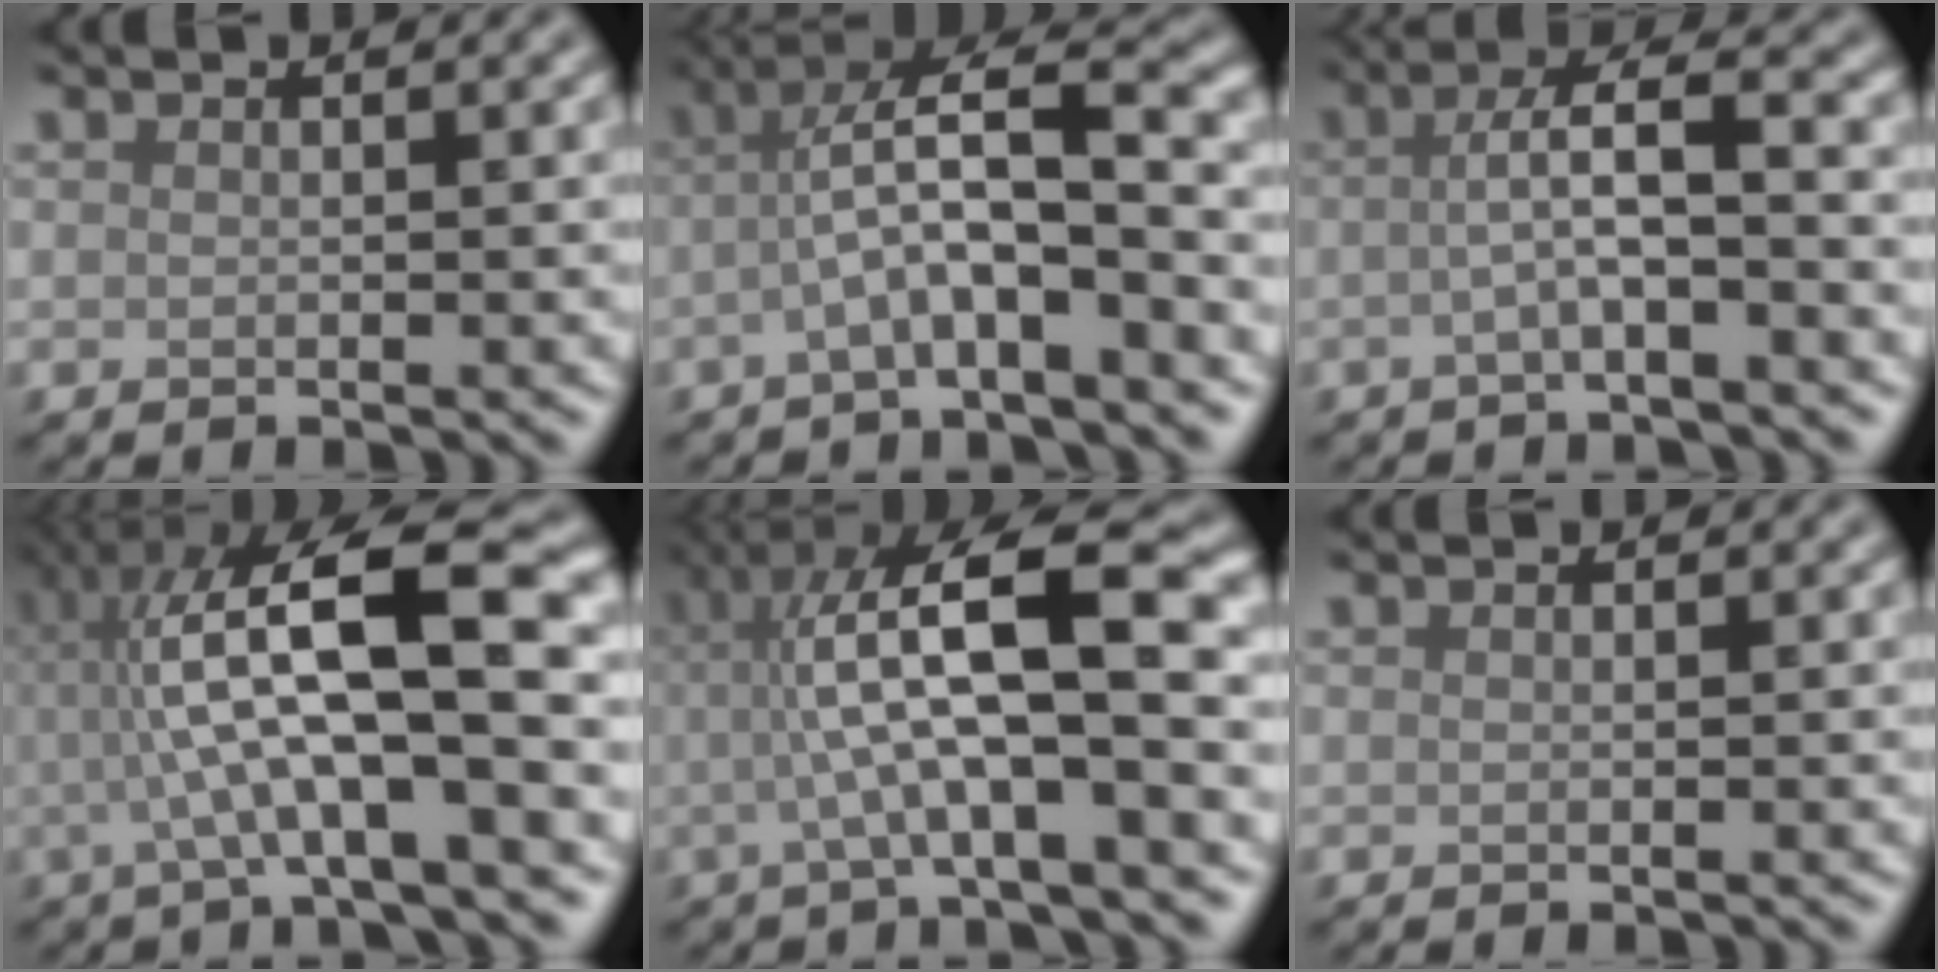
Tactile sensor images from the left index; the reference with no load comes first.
{"total": 6.4, "force": [-1.0, 1.5, 6.2], "torque": [-0.107, 0.024, -0.024]}
{"total": 4.1, "force": [-0.4, 0.6, 4.0], "torque": [-0.080, 0.011, -0.013]}
{"total": 11.5, "force": [0.7, 2.3, 11.3], "torque": [-0.183, 0.028, 0.017]}
{"total": 10.4, "force": [0.8, 2.4, 10.1], "torque": [-0.165, 0.018, 0.015]}
{"total": 0.0}